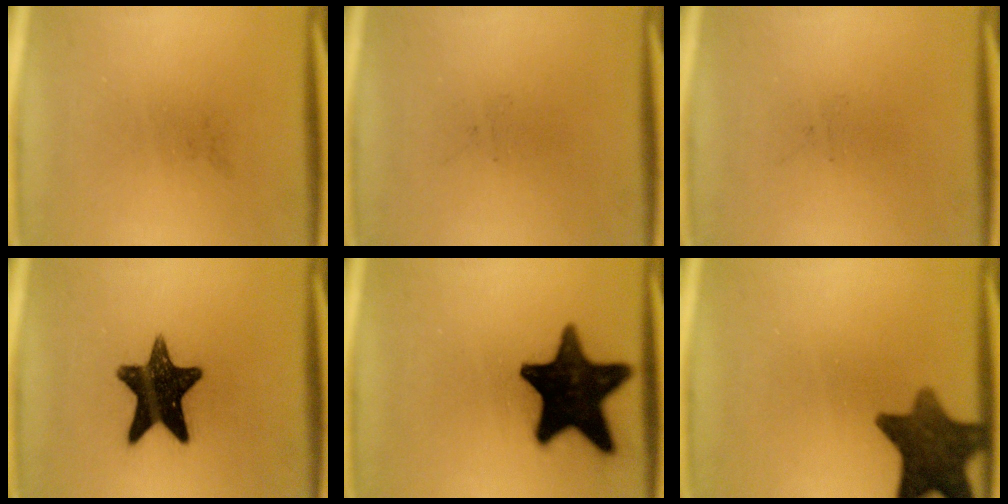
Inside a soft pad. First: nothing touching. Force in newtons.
{"total": 0.0}
{"total": 0.0}
{"total": 14.8}
{"total": 19.1}
{"total": 11.2}